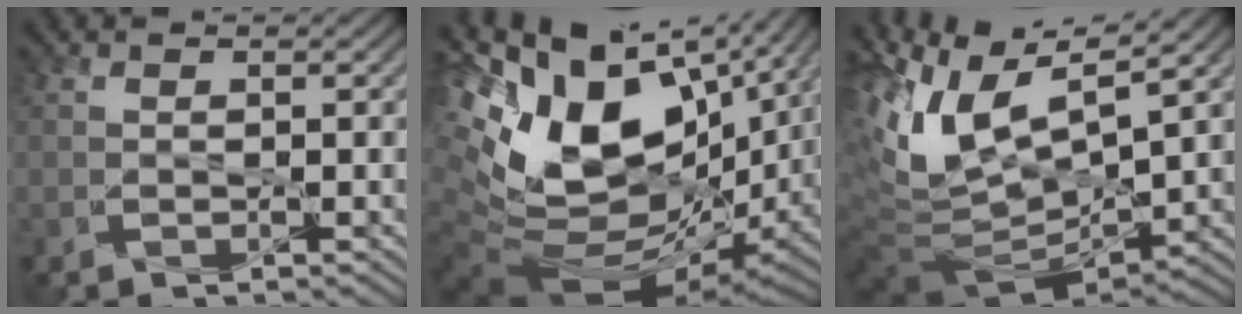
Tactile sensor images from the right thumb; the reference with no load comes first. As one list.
[{"total": 18.1, "force": [4.8, 10.8, 13.7], "torque": [-0.283, -0.024, 0.115]}, {"total": 12.1, "force": [4.0, 5.4, 10.0], "torque": [-0.231, 0.003, 0.082]}]